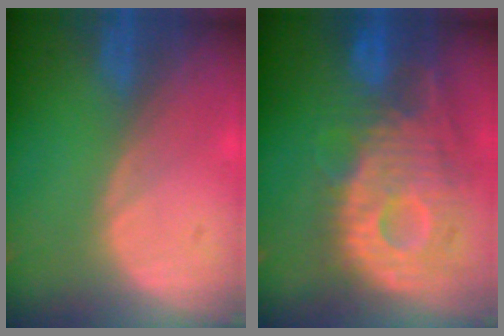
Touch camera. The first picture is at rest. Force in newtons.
{"total": 12.0, "press": 10.8, "slide": 5.3}